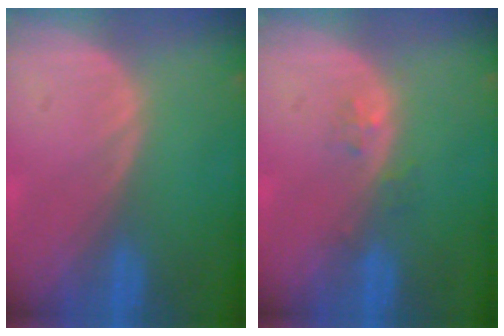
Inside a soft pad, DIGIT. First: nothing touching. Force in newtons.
{"total": 1.6, "press": 1.6, "slide": 0.1}